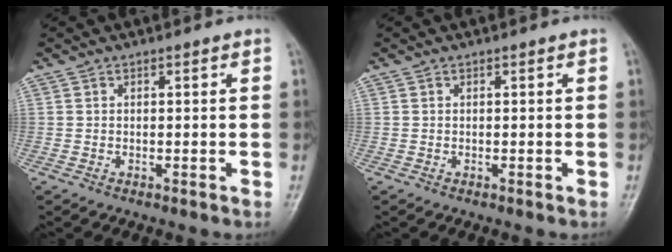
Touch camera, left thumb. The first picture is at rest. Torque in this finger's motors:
{"motor_torque": [0.00, 0.00, -0.03, 0.00, 0.00]}